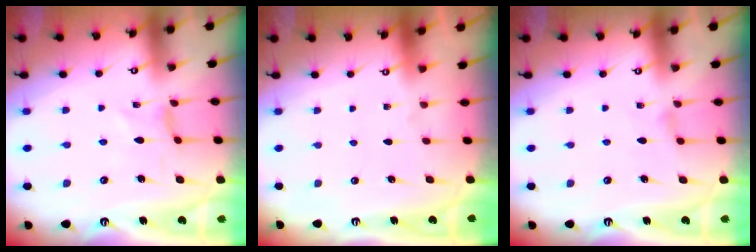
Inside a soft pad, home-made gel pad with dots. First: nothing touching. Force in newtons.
{"total": 0.0}
{"total": 1.5, "press": 1.5, "slide": 0.4}